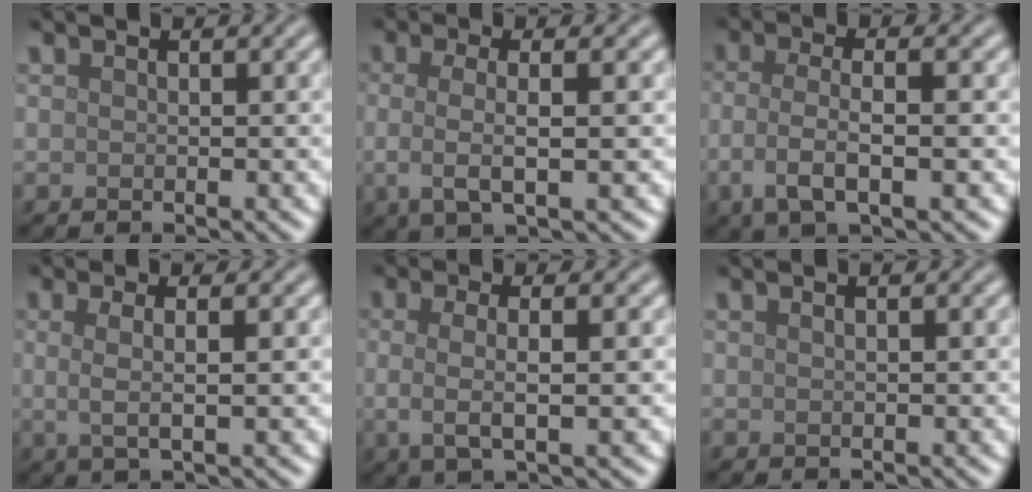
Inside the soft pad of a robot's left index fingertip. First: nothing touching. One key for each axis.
{"total": 4.2, "fx": -0.1, "fy": 1.3, "fz": 4.0, "tx": -0.072, "ty": -0.003, "tz": -0.005}
{"total": 4.3, "fx": -1.1, "fy": 1.4, "fz": 4.0, "tx": -0.081, "ty": -0.002, "tz": -0.024}
{"total": 3.0, "fx": 0.3, "fy": 0.8, "fz": 2.8, "tx": -0.051, "ty": -0.002, "tz": 0.003}
{"total": 3.8, "fx": 0.0, "fy": 1.1, "fz": 3.7, "tx": -0.066, "ty": -0.002, "tz": -0.001}
{"total": 0.9, "fx": 0.5, "fy": 0.3, "fz": 0.7, "tx": -0.006, "ty": 0.001, "tz": 0.003}